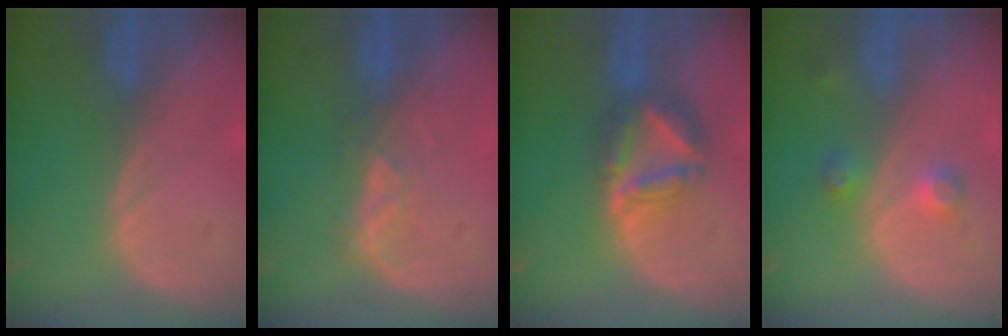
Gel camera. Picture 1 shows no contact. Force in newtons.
{"total": 3.8, "press": 3.8, "slide": 0.6}
{"total": 7.7, "press": 6.7, "slide": 3.7}
{"total": 3.5, "press": 3.3, "slide": 1.4}